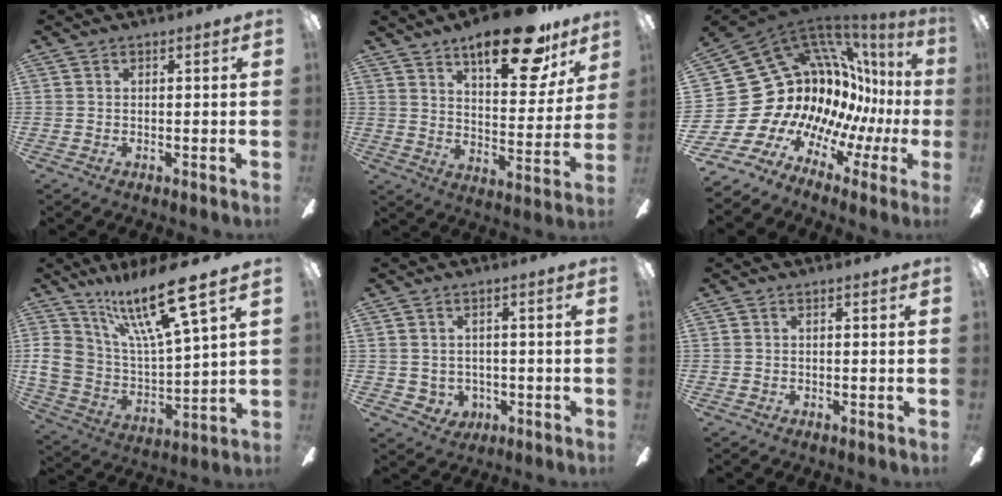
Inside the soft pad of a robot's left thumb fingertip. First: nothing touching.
{"total": 20.0, "force": [14.2, 6.7, 12.4], "torque": [-0.178, -0.082, 0.229]}
{"total": 19.1, "force": [1.7, 16.5, 9.5], "torque": [-0.159, -0.112, 0.101]}
{"total": 21.1, "force": [12.7, 6.8, 15.4], "torque": [-0.298, -0.073, 0.211]}
{"total": 3.4, "force": [0.2, 3.3, 0.9], "torque": [-0.017, -0.002, 0.002]}
{"total": 0.0}